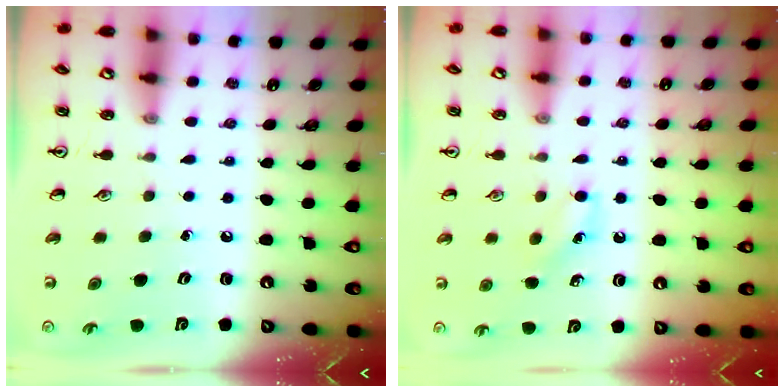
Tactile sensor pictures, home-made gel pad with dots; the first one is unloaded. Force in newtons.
{"total": 4.9, "press": 4.7, "slide": 1.3}